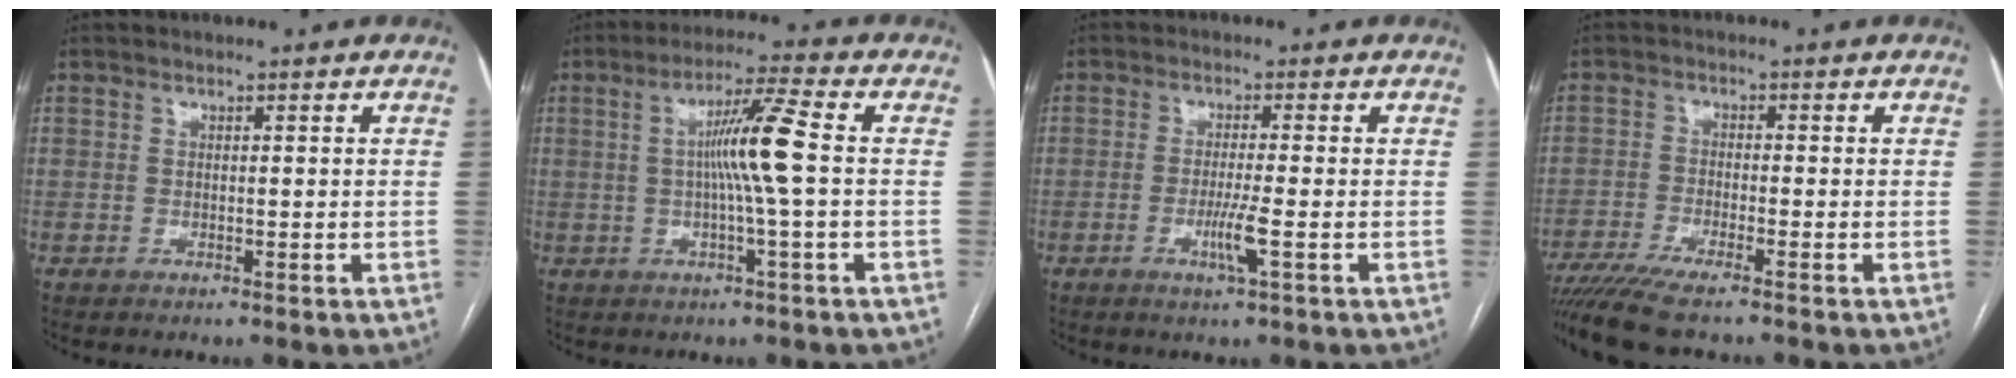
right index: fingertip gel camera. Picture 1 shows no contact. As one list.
[{"total": 8.1, "force": [0.2, -1.0, 8.1], "torque": [-0.145, 0.006, 0.003]}, {"total": 3.9, "force": [-1.3, -0.4, 3.6], "torque": [-0.072, -0.009, -0.025]}, {"total": 8.3, "force": [-6.7, -0.2, 4.9], "torque": [-0.081, -0.020, -0.113]}]